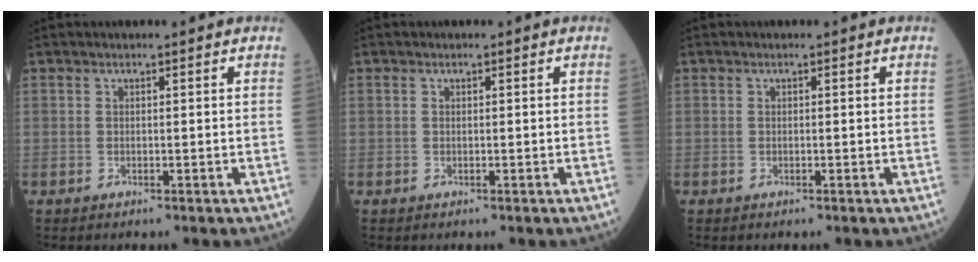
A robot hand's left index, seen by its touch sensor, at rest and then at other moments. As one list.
[{"total": 0.0}, {"total": 0.0}]